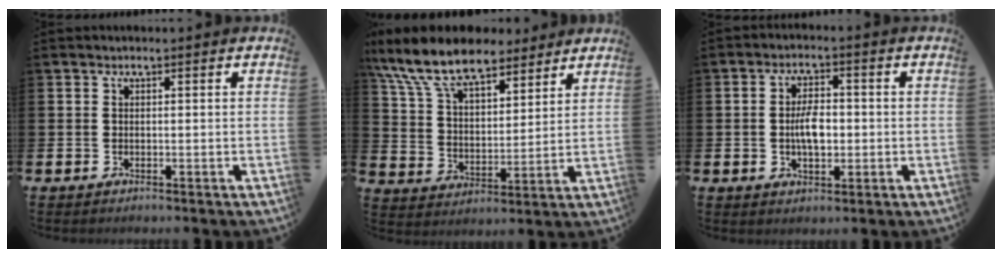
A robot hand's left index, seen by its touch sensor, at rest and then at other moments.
{"total": 10.5, "force": [9.1, 3.7, 3.9], "torque": [-0.122, -0.039, 0.168]}
{"total": 4.3, "force": [-0.2, 2.2, 3.7], "torque": [-0.054, 0.000, -0.009]}